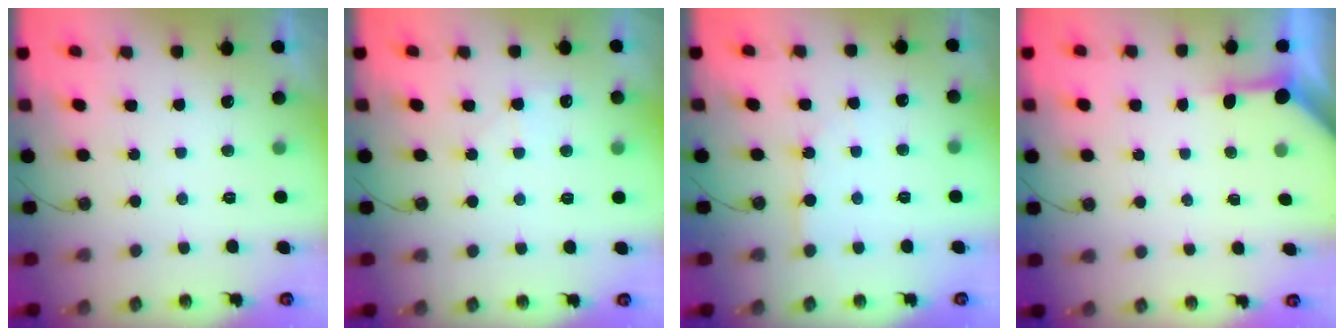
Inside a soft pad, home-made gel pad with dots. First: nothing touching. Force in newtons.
{"total": 5.9, "press": 5.8, "slide": 0.8}
{"total": 3.4, "press": 3.4, "slide": 0.2}
{"total": 3.2, "press": 3.2, "slide": 0.4}